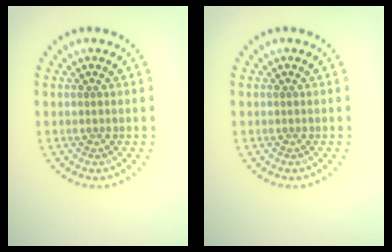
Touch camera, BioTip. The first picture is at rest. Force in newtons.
{"total": 0.0}